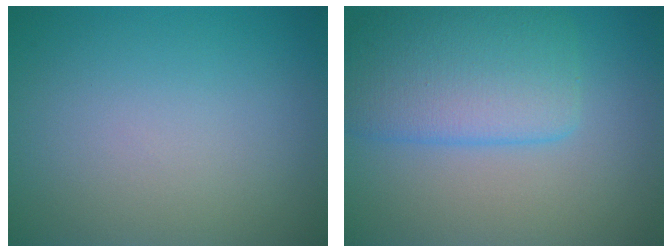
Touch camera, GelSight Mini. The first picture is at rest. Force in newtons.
{"total": 5.7, "press": 5.7, "slide": 0.2}